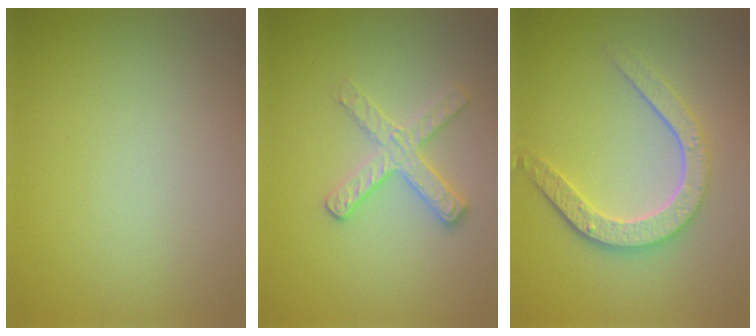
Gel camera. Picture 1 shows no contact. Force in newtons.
{"total": 2.7, "press": 2.6, "slide": 0.9}
{"total": 4.8, "press": 3.7, "slide": 3.0}